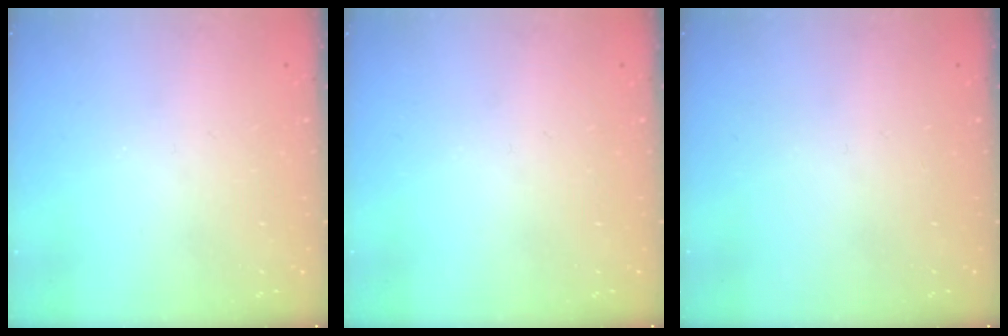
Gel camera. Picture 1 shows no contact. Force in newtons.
{"total": 0.0}
{"total": 0.0}